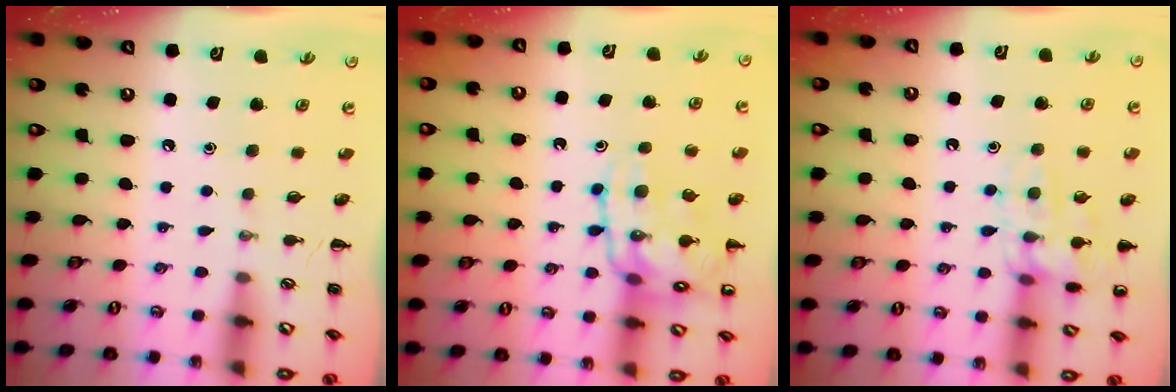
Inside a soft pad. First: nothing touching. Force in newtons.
{"total": 14.5, "press": 14.3, "slide": 1.9}
{"total": 11.5, "press": 11.4, "slide": 0.6}